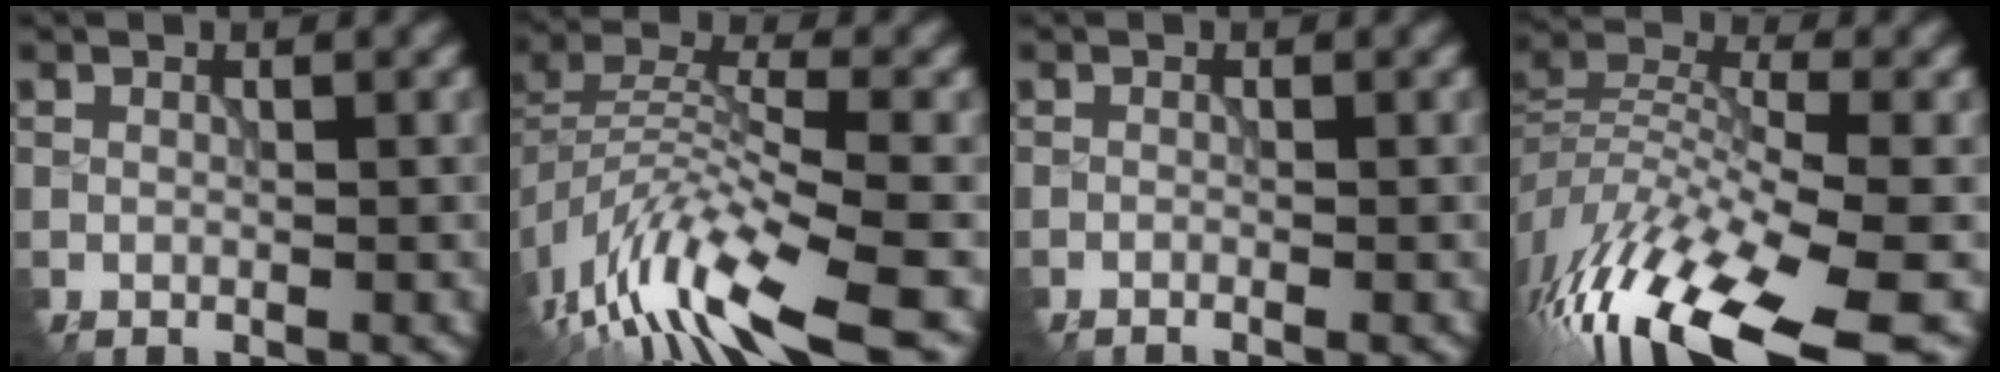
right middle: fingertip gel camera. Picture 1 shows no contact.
{"total": 10.8, "force": [-7.7, 2.8, 7.1], "torque": [-0.135, 0.005, -0.139]}
{"total": 1.1, "force": [-0.8, 0.2, 0.8], "torque": [-0.018, -0.004, -0.014]}
{"total": 14.1, "force": [-8.9, 4.4, 10.0], "torque": [-0.221, -0.003, -0.155]}